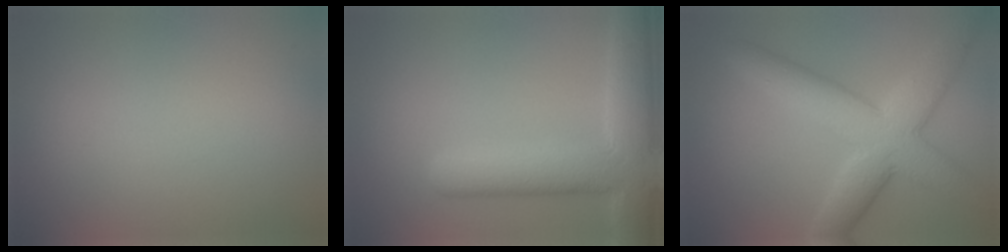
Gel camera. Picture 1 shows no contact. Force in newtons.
{"total": 7.9, "press": 7.8, "slide": 0.8}
{"total": 7.6, "press": 7.6, "slide": 0.4}